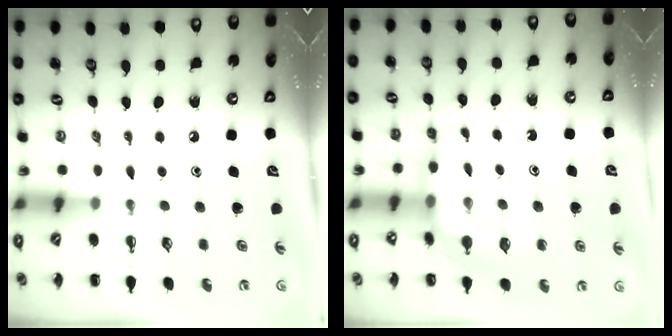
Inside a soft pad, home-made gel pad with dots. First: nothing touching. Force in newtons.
{"total": 9.0, "press": 8.9, "slide": 1.3}